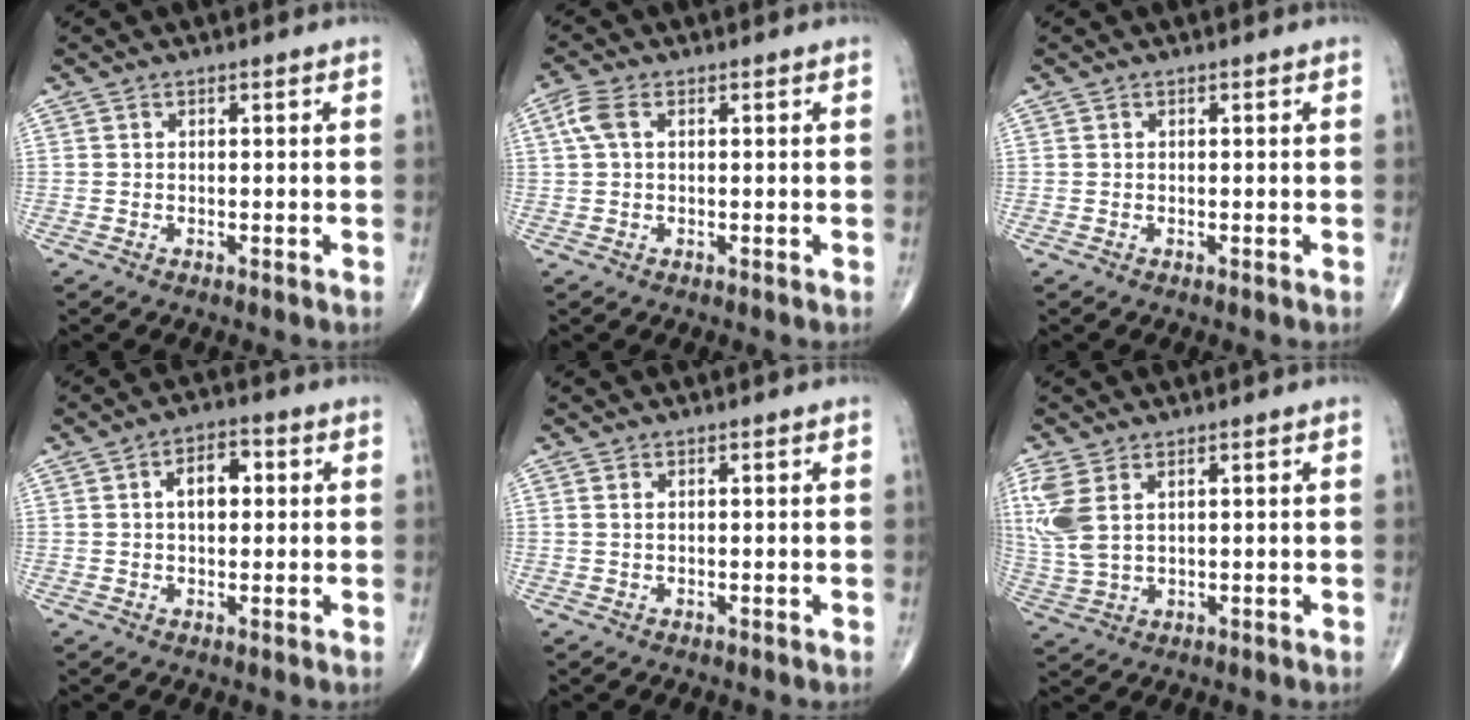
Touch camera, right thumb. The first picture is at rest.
{"total": 3.8, "force": [1.0, 2.1, 3.0], "torque": [-0.085, 0.017, 0.018]}
{"total": 0.0}
{"total": 6.0, "force": [1.1, 3.5, 4.8], "torque": [-0.064, 0.012, 0.012]}
{"total": 0.7, "force": [0.3, 0.3, 0.6], "torque": [-0.016, 0.006, 0.008]}
{"total": 8.2, "force": [2.9, 4.4, 6.3], "torque": [-0.168, 0.000, 0.071]}